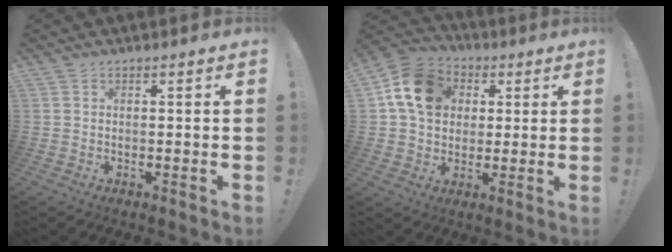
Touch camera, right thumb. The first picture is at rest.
{"total": 14.9, "force": [4.0, 11.9, 7.9], "torque": [-0.124, 0.003, 0.081]}